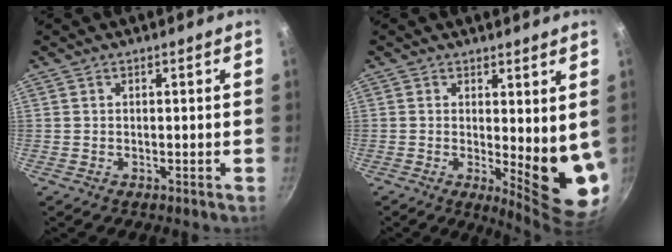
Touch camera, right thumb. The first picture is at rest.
{"total": 10.1, "force": [1.0, 3.5, 9.4], "torque": [-0.109, -0.041, 0.018]}